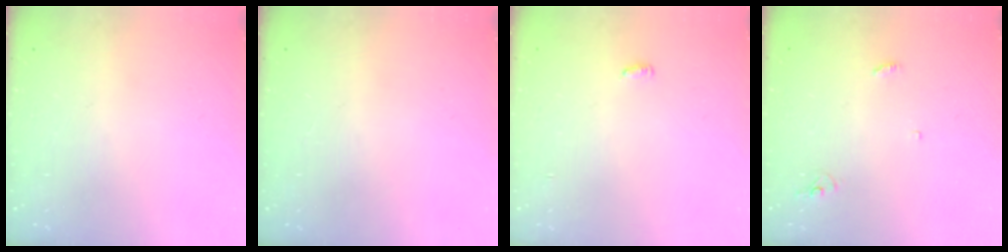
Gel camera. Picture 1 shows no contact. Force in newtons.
{"total": 0.0}
{"total": 6.9, "press": 2.6, "slide": 6.4}
{"total": 2.9, "press": 2.9, "slide": 0.2}